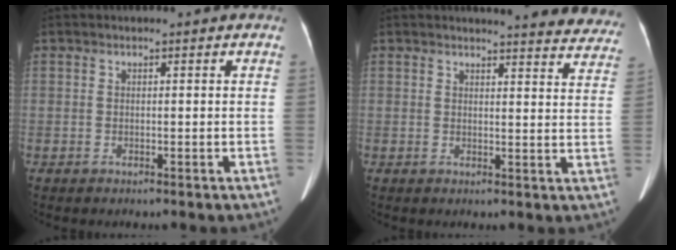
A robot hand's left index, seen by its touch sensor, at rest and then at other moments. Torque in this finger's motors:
{"motor_torque": [0.04, -0.05, -0.01, 0.00]}